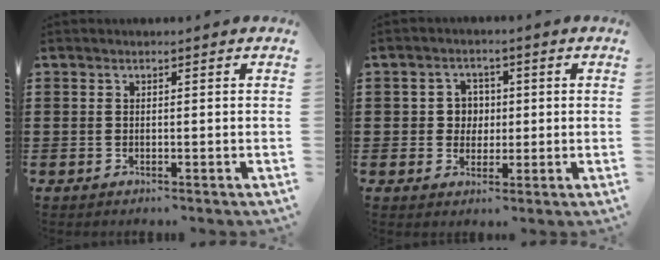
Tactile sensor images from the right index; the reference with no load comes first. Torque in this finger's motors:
{"motor_torque": [0.51, 0.29, 0.29, 0.04]}